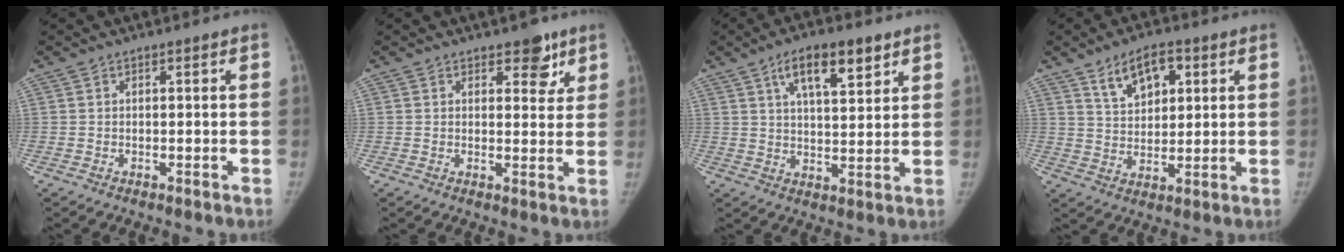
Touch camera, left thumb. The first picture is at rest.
{"total": 5.0, "force": [3.0, 2.7, 2.8], "torque": [-0.003, -0.015, 0.037]}
{"total": 10.5, "force": [5.7, 3.9, 7.8], "torque": [-0.108, -0.022, 0.094]}
{"total": 8.6, "force": [4.3, 4.9, 5.6], "torque": [-0.065, -0.016, 0.077]}